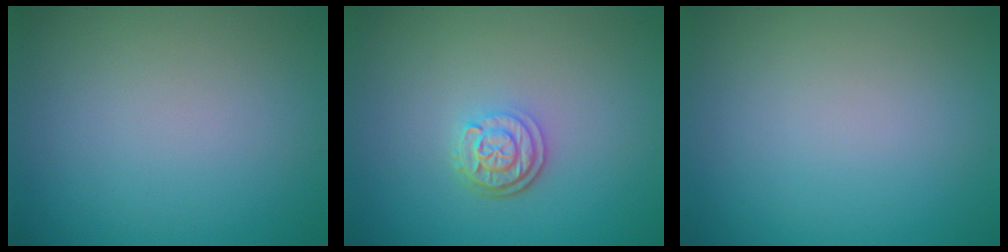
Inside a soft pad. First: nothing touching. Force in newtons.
{"total": 2.8, "press": 2.3, "slide": 1.6}
{"total": 0.0}